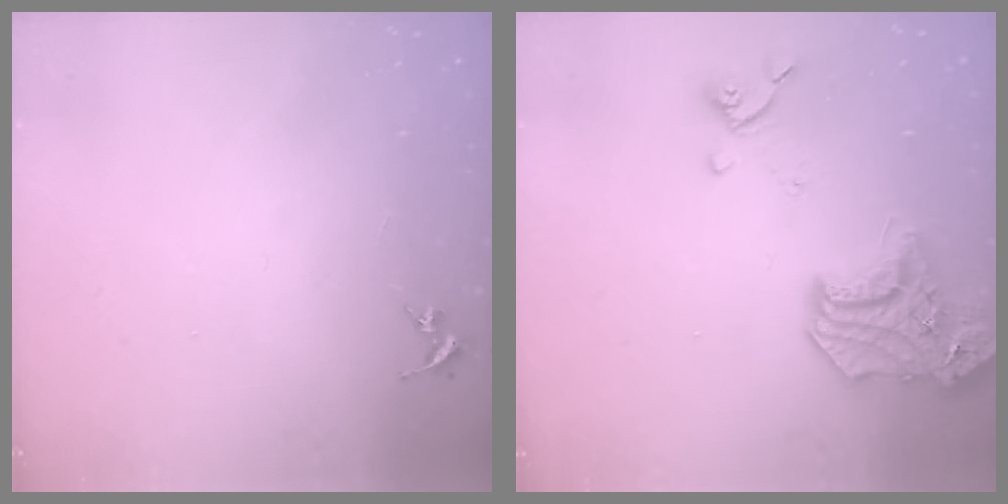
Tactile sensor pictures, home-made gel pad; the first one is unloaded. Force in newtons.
{"total": 19.1, "press": 19.1, "slide": 0.7}